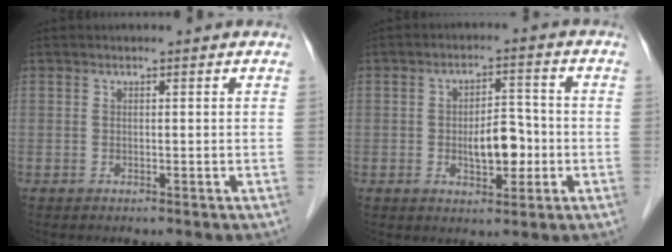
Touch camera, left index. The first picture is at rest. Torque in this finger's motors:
{"motor_torque": [0.10, 0.06, 0.12, 0.03]}